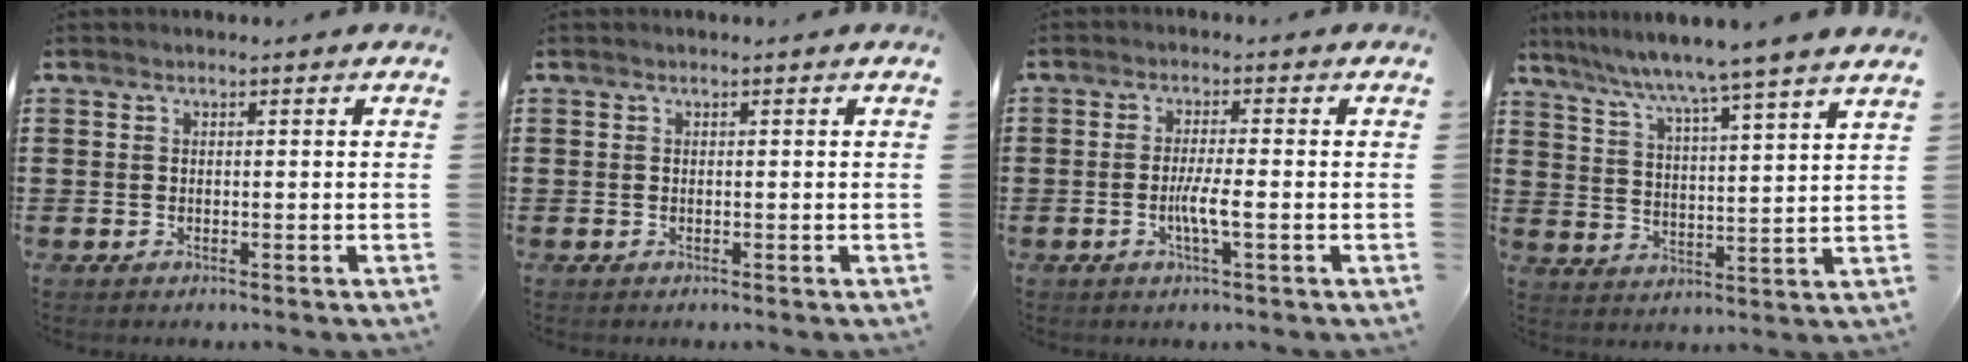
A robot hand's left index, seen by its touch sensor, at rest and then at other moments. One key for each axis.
{"total": 0.0}
{"total": 4.0, "fx": -1.0, "fy": 0.3, "fz": 3.8, "tx": -0.075, "ty": -0.005, "tz": -0.022}
{"total": 6.0, "fx": 5.3, "fy": -1.8, "fz": 2.2, "tx": -0.068, "ty": -0.046, "tz": 0.080}